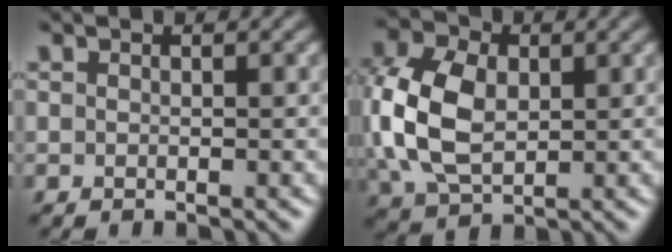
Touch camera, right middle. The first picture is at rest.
{"total": 8.7, "force": [0.5, 6.0, 6.3], "torque": [-0.169, 0.008, 0.006]}